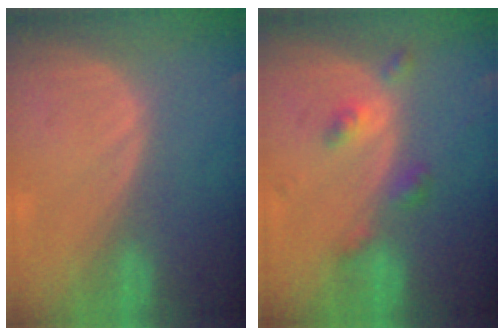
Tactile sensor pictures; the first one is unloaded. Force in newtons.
{"total": 4.4, "press": 4.0, "slide": 2.0}